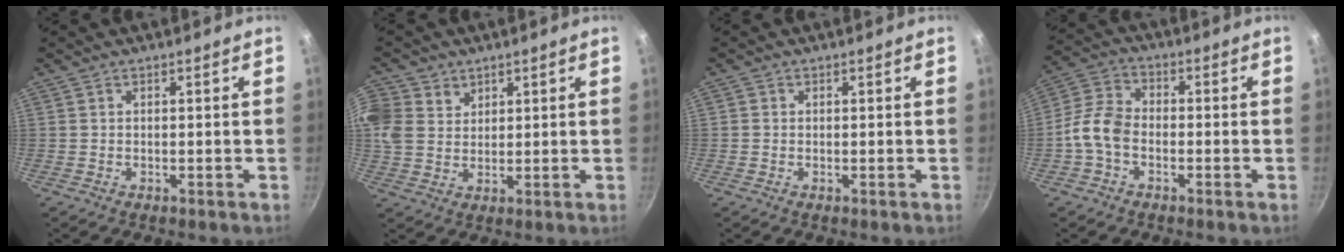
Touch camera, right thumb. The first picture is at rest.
{"total": 11.9, "force": [4.7, 9.9, 4.7], "torque": [-0.110, 0.014, 0.094]}
{"total": 0.6, "force": [0.0, 0.6, 0.1], "torque": [0.001, 0.002, -0.003]}
{"total": 7.3, "force": [-2.4, 4.9, 4.8], "torque": [-0.094, 0.034, -0.063]}